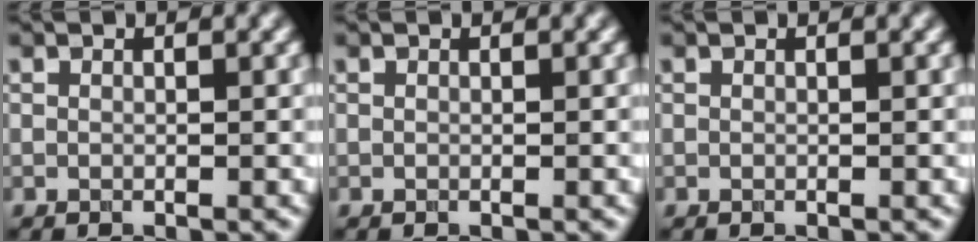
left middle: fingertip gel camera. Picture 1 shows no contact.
{"total": 0.0}
{"total": 0.0}